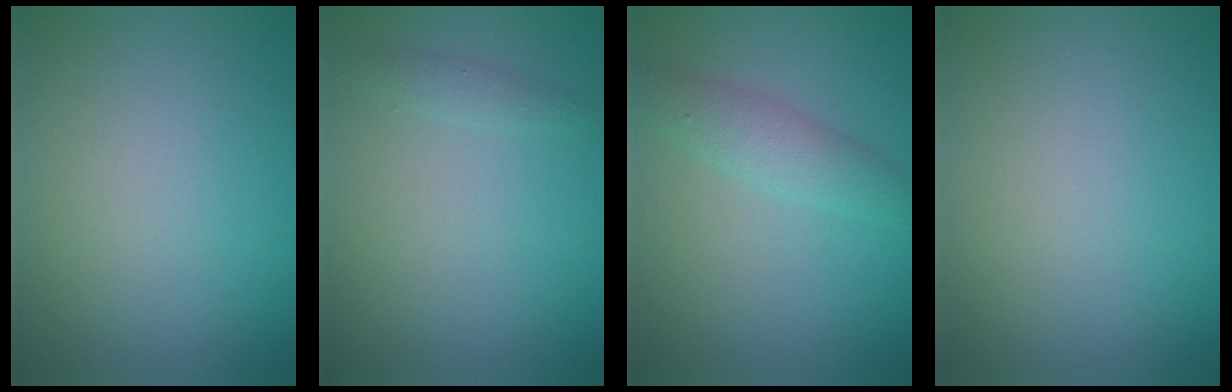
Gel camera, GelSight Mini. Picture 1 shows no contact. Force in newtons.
{"total": 1.0, "press": 1.0, "slide": 0.0}
{"total": 2.7, "press": 2.7, "slide": 0.2}
{"total": 0.0}